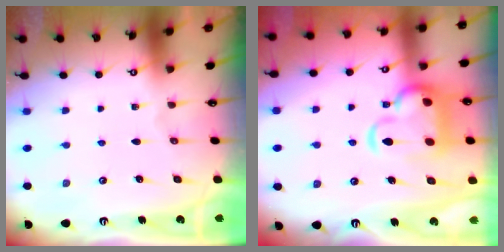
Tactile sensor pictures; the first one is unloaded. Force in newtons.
{"total": 7.9, "press": 7.8, "slide": 1.6}